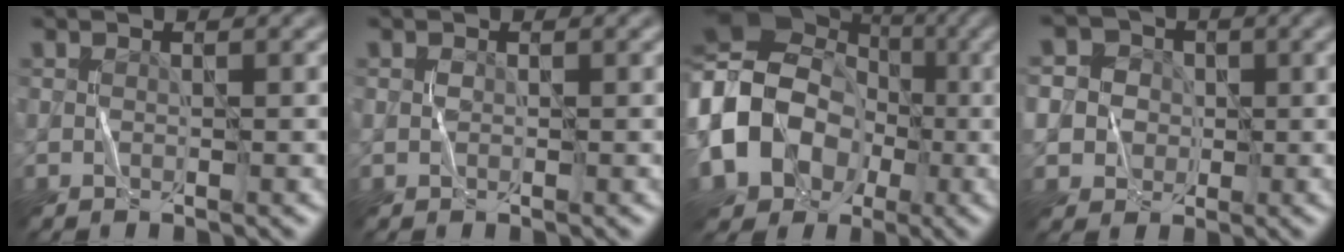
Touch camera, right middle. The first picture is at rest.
{"total": 0.0}
{"total": 13.7, "force": [-2.4, 11.4, 7.1], "torque": [-0.165, -0.002, -0.067]}
{"total": 7.9, "force": [0.9, 7.5, 2.6], "torque": [-0.073, 0.038, 0.001]}